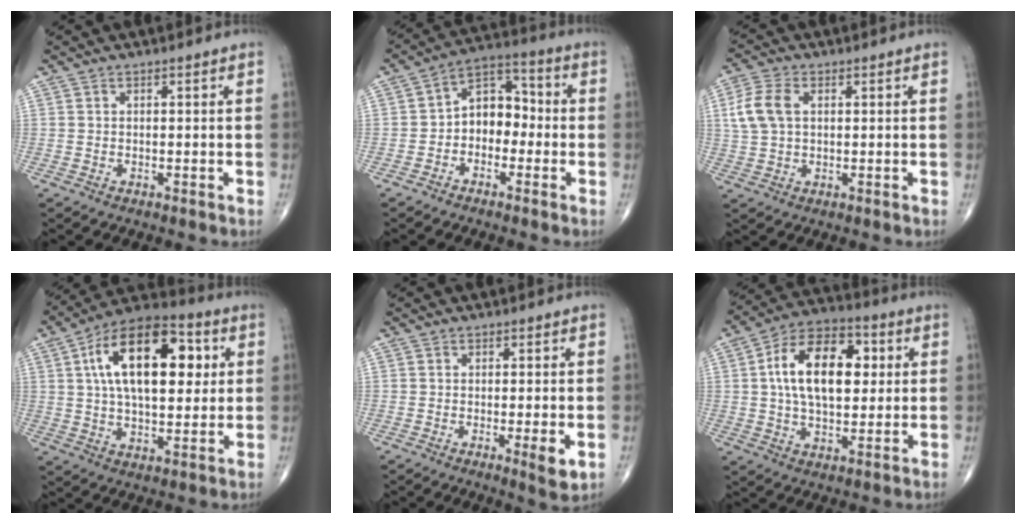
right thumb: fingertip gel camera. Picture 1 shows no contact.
{"total": 8.5, "force": [-1.6, 6.2, 5.6], "torque": [-0.053, 0.041, -0.047]}
{"total": 7.0, "force": [1.5, 4.4, 5.2], "torque": [-0.118, 0.010, 0.030]}
{"total": 21.3, "force": [5.2, 10.9, 17.5], "torque": [-0.259, 0.011, 0.074]}
{"total": 4.1, "force": [-0.9, 0.5, 3.9], "torque": [-0.060, -0.013, -0.017]}
{"total": 16.9, "force": [2.7, 9.9, 13.4], "torque": [-0.200, 0.016, 0.037]}